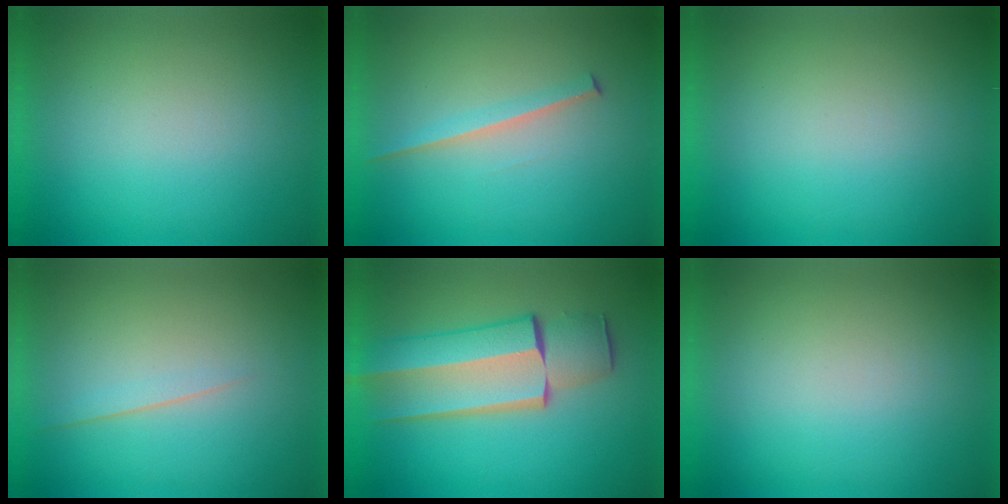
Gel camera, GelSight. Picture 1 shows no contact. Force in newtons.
{"total": 1.8}
{"total": 1.1}
{"total": 1.4}
{"total": 6.8}
{"total": 1.1}